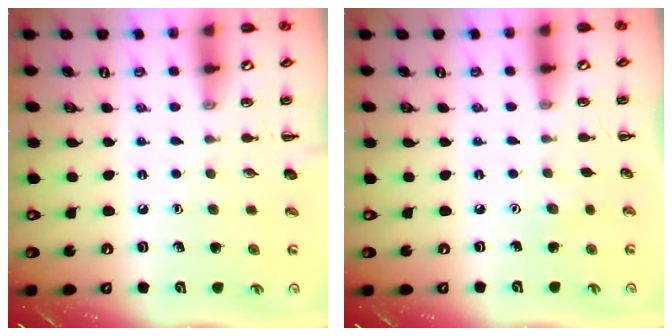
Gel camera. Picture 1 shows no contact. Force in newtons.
{"total": 3.2, "press": 3.1, "slide": 0.7}